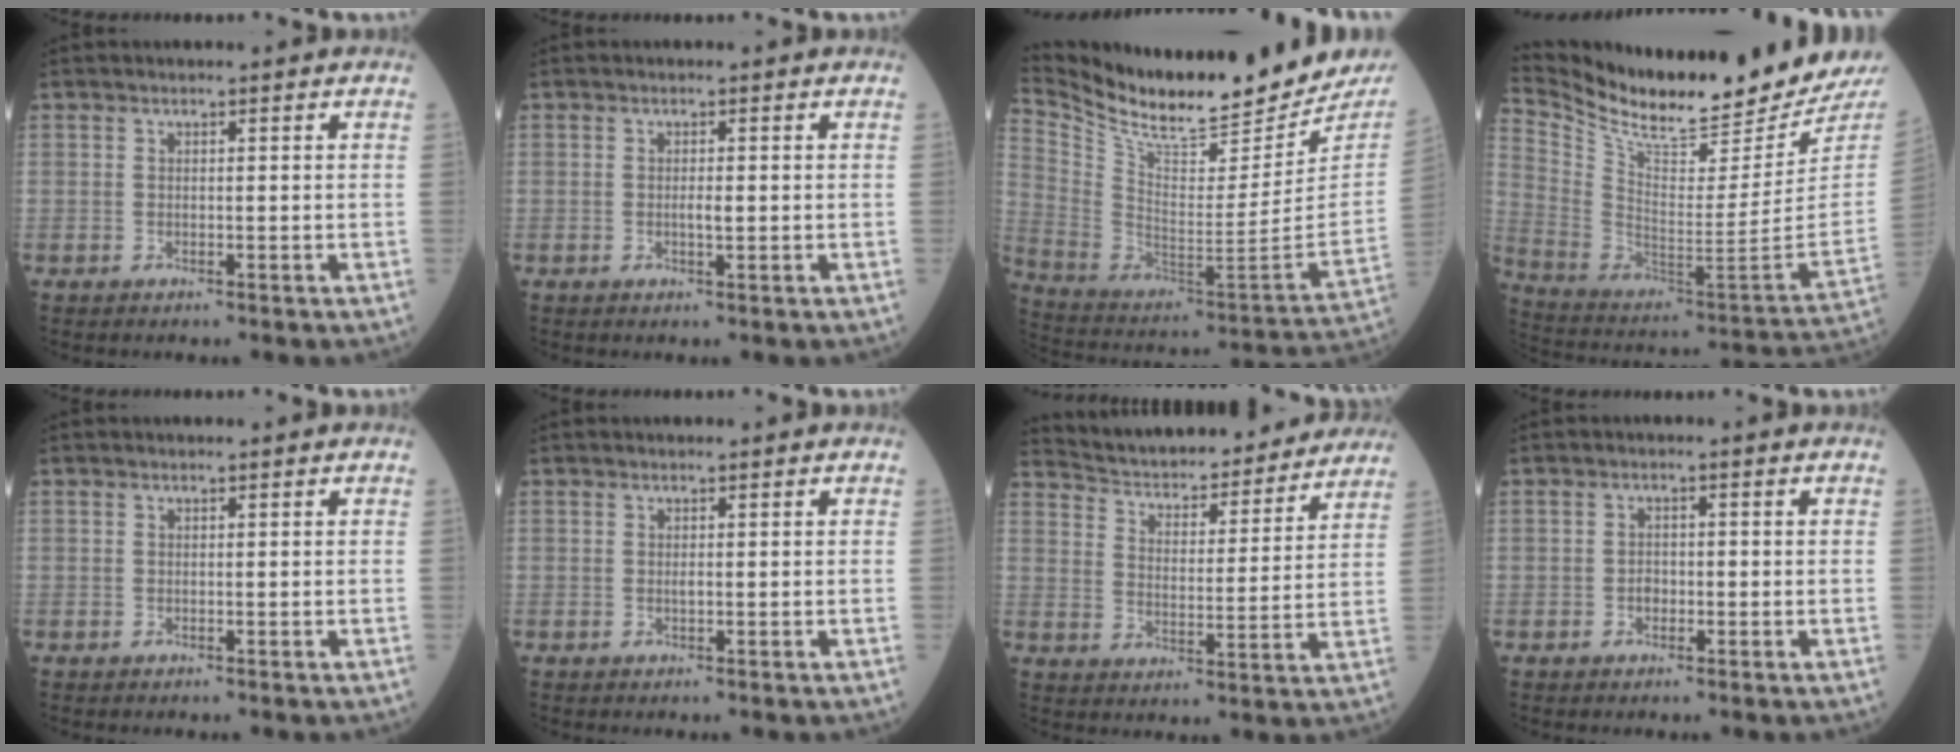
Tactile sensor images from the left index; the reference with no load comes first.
{"total": 1.4, "force": [0.0, 0.3, 1.4], "torque": [-0.027, 0.000, 0.000]}
{"total": 24.2, "force": [22.2, 3.1, 8.9], "torque": [-0.178, -0.078, 0.347]}
{"total": 23.4, "force": [21.8, 0.6, 8.6], "torque": [-0.176, -0.095, 0.345]}
{"total": 0.0}
{"total": 0.6, "force": [0.1, 0.1, 0.5], "torque": [-0.014, 0.000, 0.001]}
{"total": 21.8, "force": [20.5, 4.0, 6.5], "torque": [-0.096, -0.010, 0.279]}
{"total": 1.5, "force": [-0.5, 1.1, 1.0], "torque": [-0.014, 0.005, -0.009]}